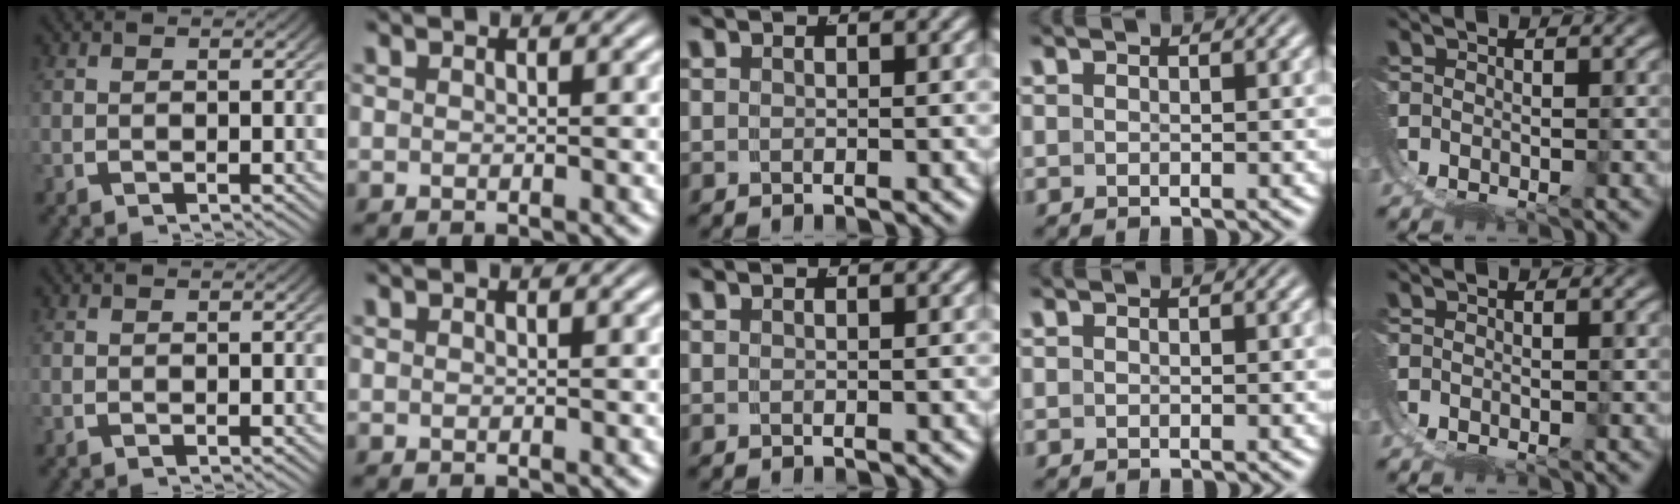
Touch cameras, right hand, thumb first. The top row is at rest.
{}